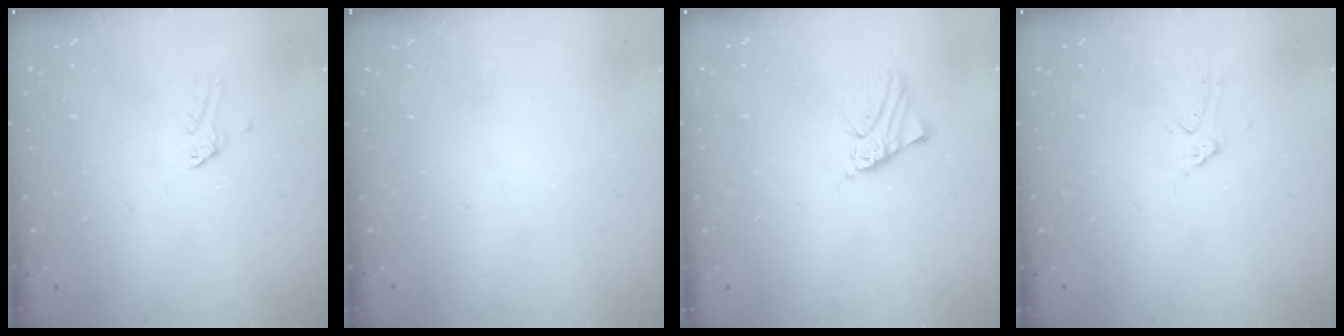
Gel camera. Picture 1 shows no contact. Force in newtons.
{"total": 0.0}
{"total": 2.7, "press": 2.7, "slide": 0.4}
{"total": 2.5, "press": 2.5, "slide": 0.2}